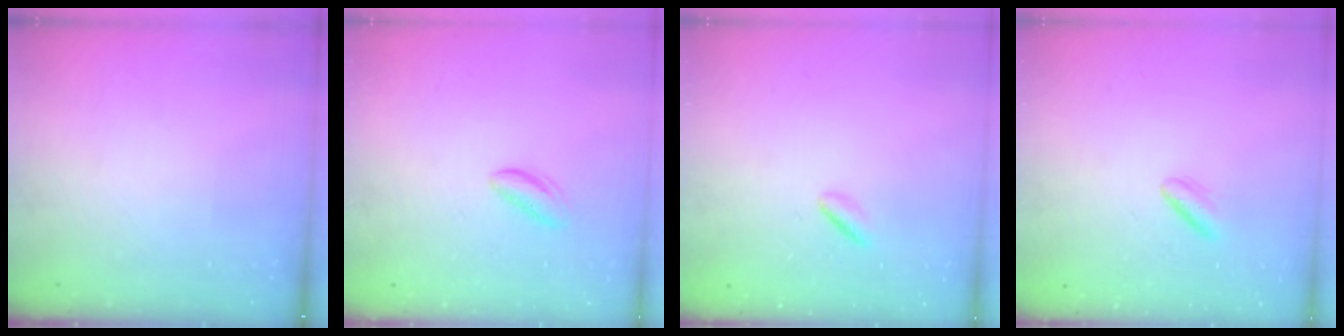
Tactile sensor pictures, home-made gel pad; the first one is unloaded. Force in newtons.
{"total": 2.9, "press": 2.9, "slide": 0.3}
{"total": 1.6, "press": 1.4, "slide": 0.7}
{"total": 2.7, "press": 2.4, "slide": 1.2}